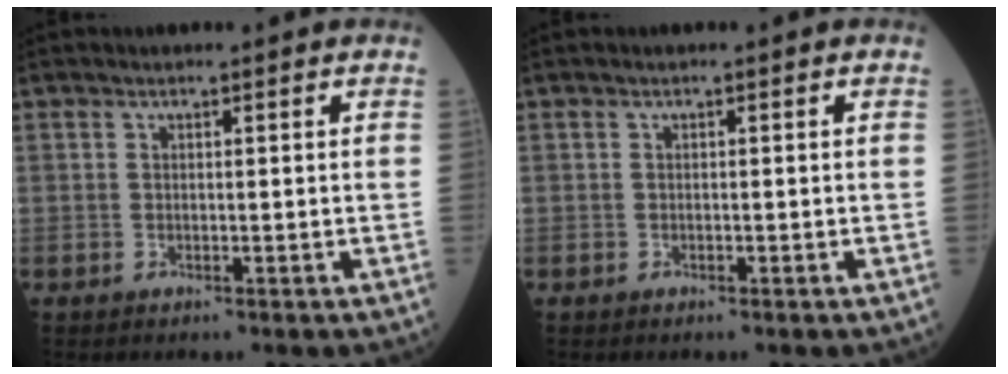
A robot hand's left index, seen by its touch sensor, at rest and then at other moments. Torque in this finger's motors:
{"motor_torque": [-0.42, -0.15, -0.11, -0.01]}